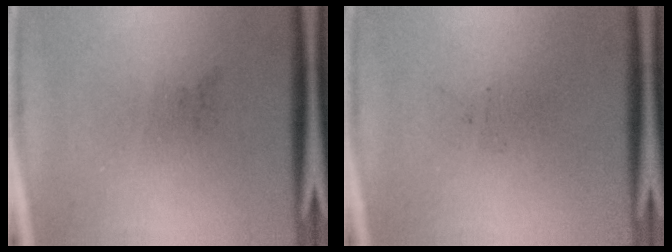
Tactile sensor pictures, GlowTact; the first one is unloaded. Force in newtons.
{"total": 0.0}